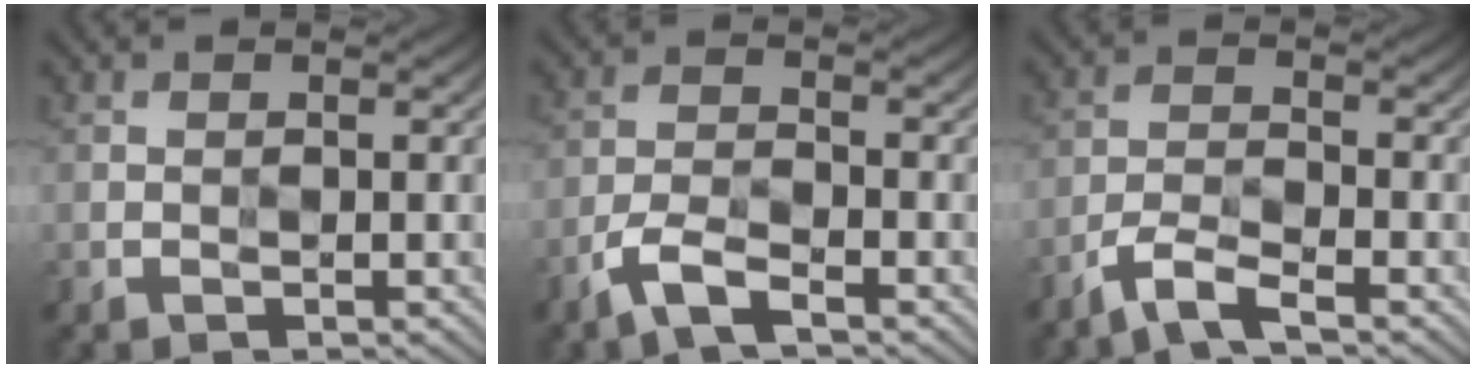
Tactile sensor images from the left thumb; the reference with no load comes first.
{"total": 4.5, "force": [-3.1, 1.2, 3.0], "torque": [-0.069, -0.002, -0.074]}
{"total": 4.2, "force": [-3.2, 0.6, 2.6], "torque": [-0.056, 0.001, -0.077]}